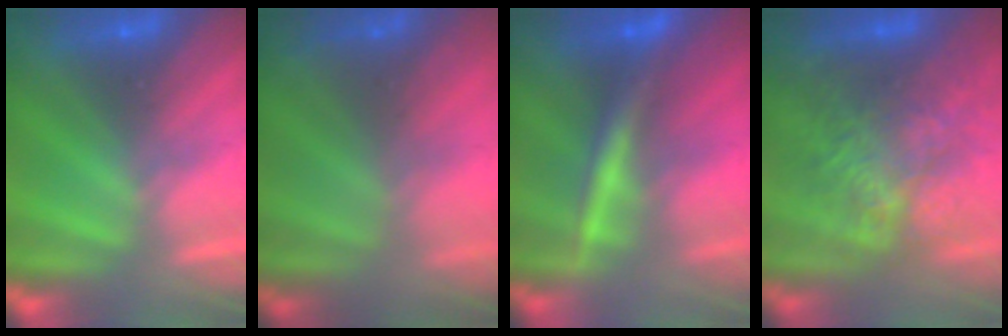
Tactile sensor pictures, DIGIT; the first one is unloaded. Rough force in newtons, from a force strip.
{"total": 7.8}
{"total": 2.4}
{"total": 7.4}